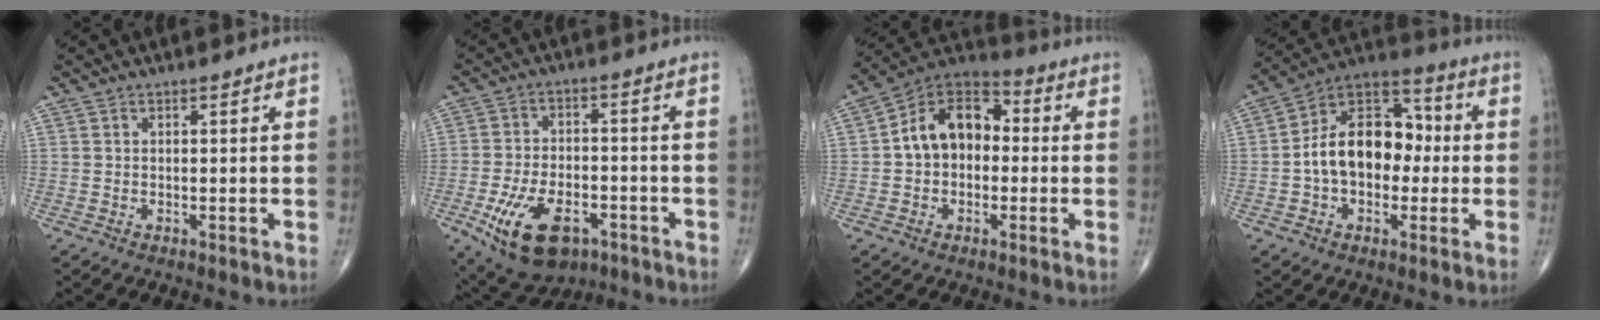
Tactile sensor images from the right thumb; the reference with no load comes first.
{"total": 14.3, "force": [-6.5, 8.0, 9.9], "torque": [-0.171, 0.018, -0.099]}
{"total": 13.0, "force": [0.3, 9.3, 9.2], "torque": [-0.123, 0.040, -0.012]}
{"total": 16.3, "force": [-0.6, 11.1, 11.9], "torque": [-0.161, 0.046, -0.018]}